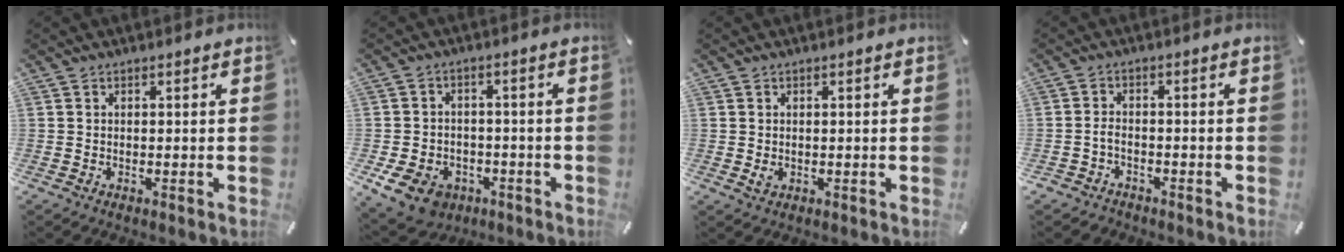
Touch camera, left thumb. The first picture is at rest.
{"total": 9.0, "force": [-4.7, 6.6, 3.9], "torque": [-0.096, 0.033, -0.085]}
{"total": 1.4, "force": [-0.1, 1.2, 0.8], "torque": [-0.014, 0.003, -0.002]}
{"total": 2.8, "force": [-1.5, 2.0, 1.2], "torque": [-0.031, 0.008, -0.033]}